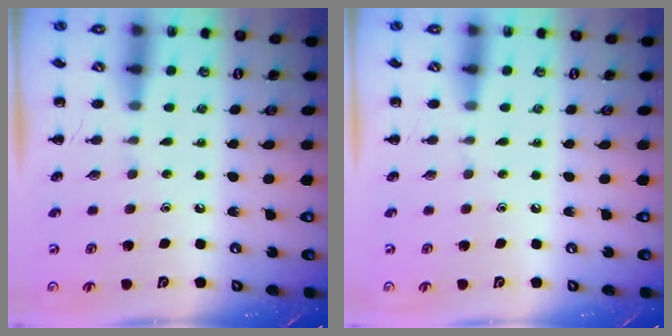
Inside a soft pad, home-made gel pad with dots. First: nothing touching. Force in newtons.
{"total": 0.0}